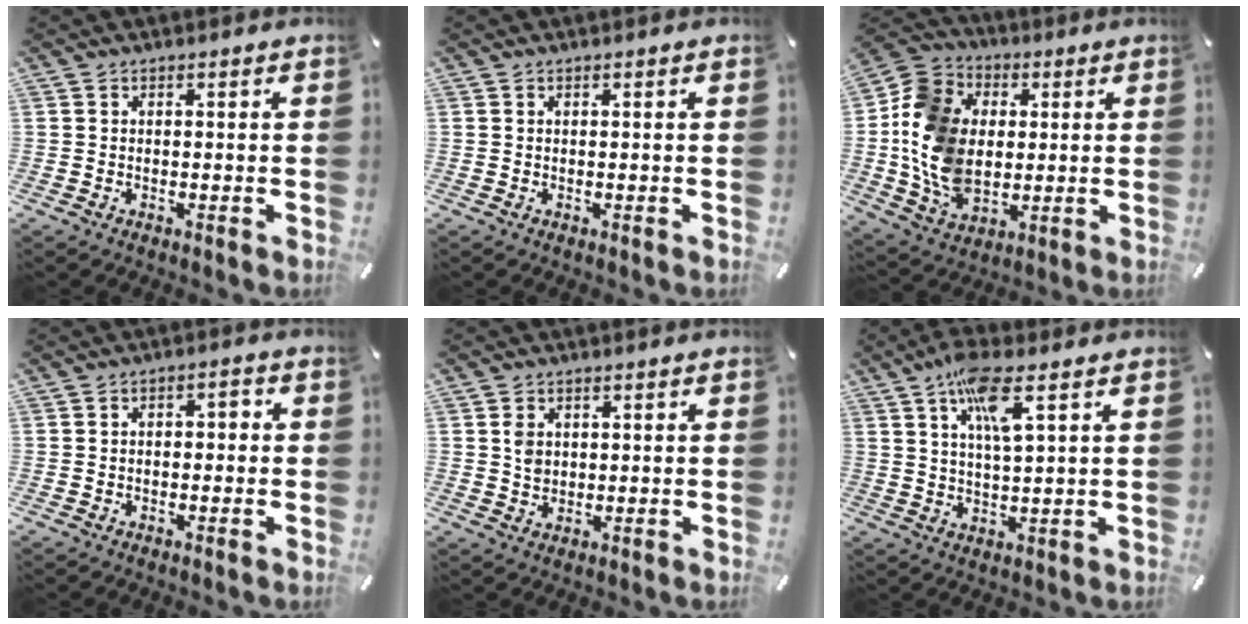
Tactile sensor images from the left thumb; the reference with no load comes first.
{"total": 0.0}
{"total": 16.1, "force": [-0.3, 13.0, 9.5], "torque": [-0.231, 0.013, -0.007]}
{"total": 2.4, "force": [-1.3, 1.3, 1.6], "torque": [-0.028, 0.014, -0.027]}
{"total": 3.4, "force": [0.6, 2.9, 1.6], "torque": [-0.018, 0.001, 0.007]}
{"total": 9.9, "force": [4.7, 2.3, 8.3], "torque": [-0.162, -0.001, 0.081]}